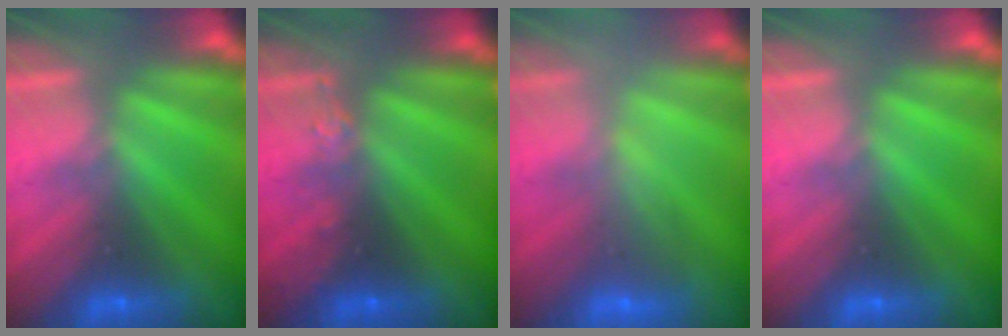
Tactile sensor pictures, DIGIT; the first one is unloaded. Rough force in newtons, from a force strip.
{"total": 2.4}
{"total": 2.3}
{"total": 0.0}